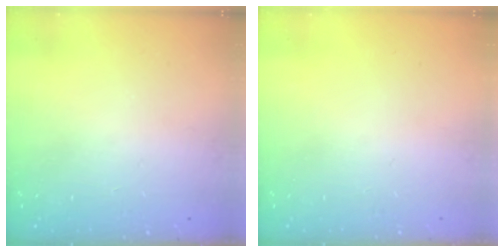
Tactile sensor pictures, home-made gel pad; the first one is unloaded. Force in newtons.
{"total": 0.0}